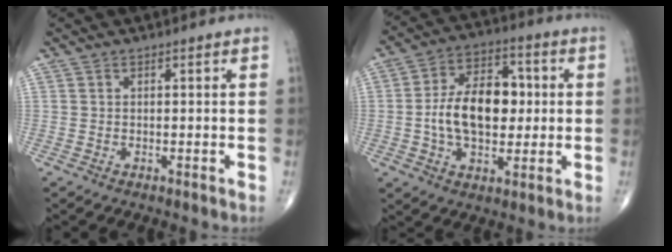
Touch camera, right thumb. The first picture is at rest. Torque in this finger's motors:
{"motor_torque": [1.83, 1.89, 1.61, -0.03, 0.15]}